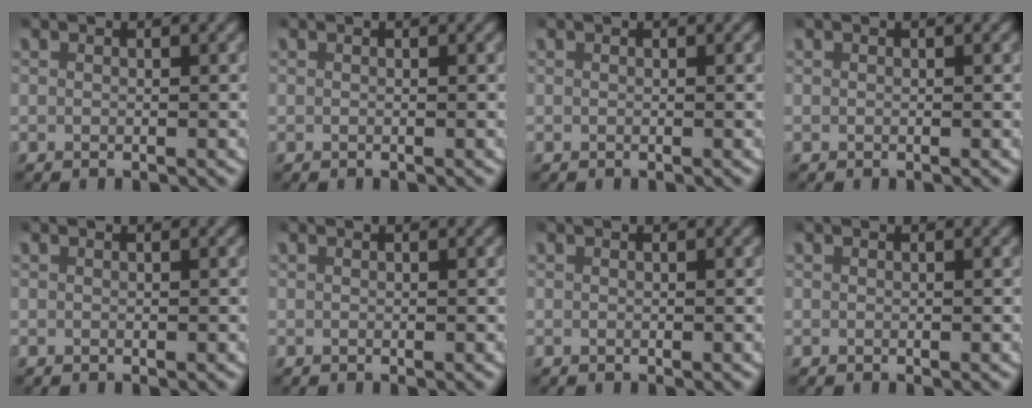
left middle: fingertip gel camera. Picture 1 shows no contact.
{"total": 0.0}
{"total": 0.0}
{"total": 0.0}
{"total": 0.0}
{"total": 0.0}
{"total": 0.0}
{"total": 0.0}